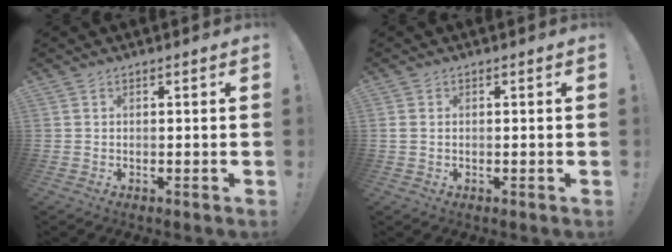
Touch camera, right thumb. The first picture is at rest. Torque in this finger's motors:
{"motor_torque": [-0.04, -0.06, -0.13, 0.08, 0.07]}